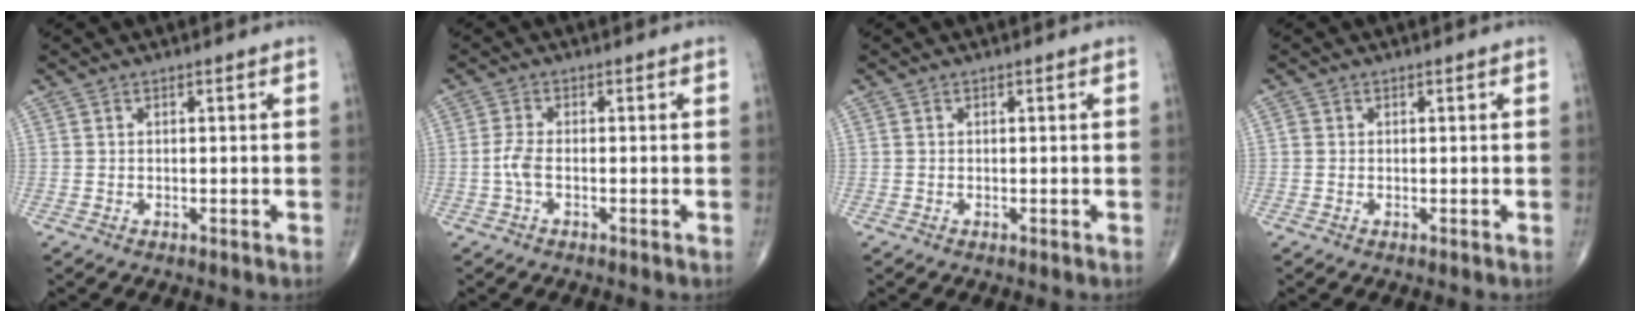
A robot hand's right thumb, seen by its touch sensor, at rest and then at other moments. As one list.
[{"total": 2.0, "force": [-0.5, 0.7, 1.8], "torque": [-0.045, -0.002, -0.014]}, {"total": 0.0}, {"total": 0.8, "force": [0.0, 0.8, 0.3], "torque": [-0.001, 0.002, -0.002]}]